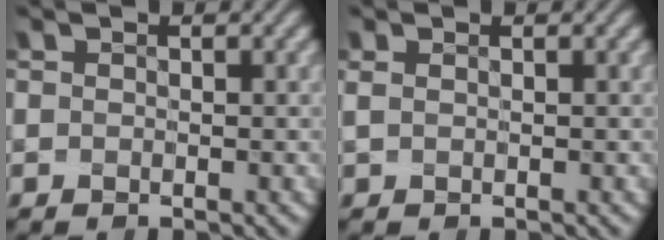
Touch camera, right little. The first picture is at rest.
{"total": 0.0}